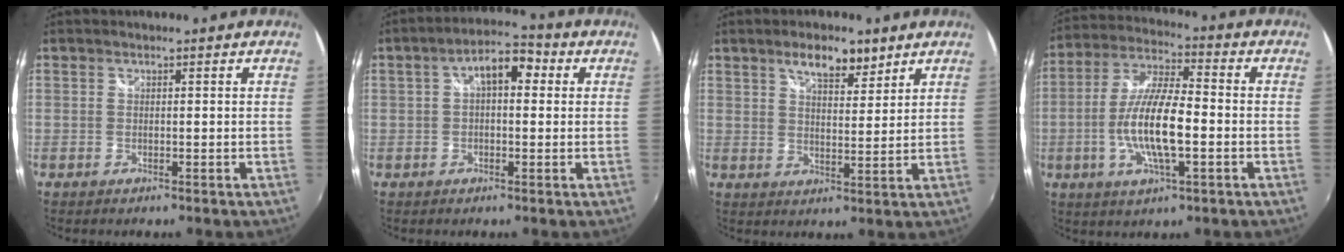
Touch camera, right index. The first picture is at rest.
{"total": 7.2, "force": [1.5, 3.7, 6.0], "torque": [-0.104, 0.022, 0.022]}
{"total": 7.0, "force": [4.8, 2.7, 4.3], "torque": [-0.066, 0.004, 0.079]}
{"total": 13.3, "force": [-2.8, 3.6, 12.5], "torque": [-0.252, -0.003, -0.053]}